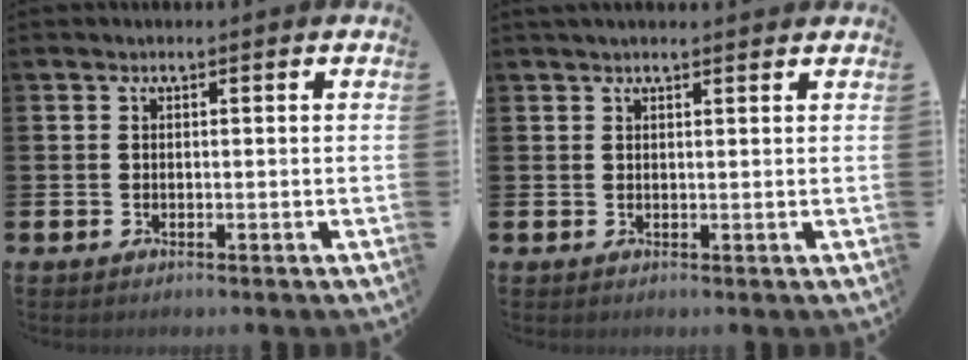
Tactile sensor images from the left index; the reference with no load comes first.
{"total": 1.4, "force": [1.3, 0.2, 0.5], "torque": [-0.007, 0.001, 0.022]}